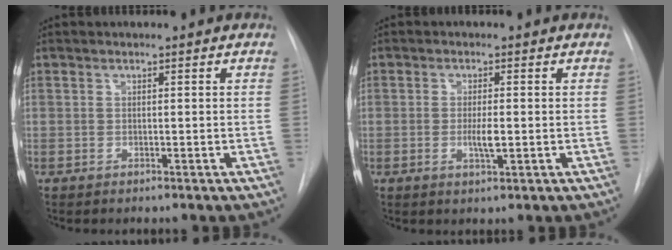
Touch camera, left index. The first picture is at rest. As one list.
[{"total": 2.9, "force": [-0.7, 0.6, 2.8], "torque": [-0.052, -0.005, -0.010]}]